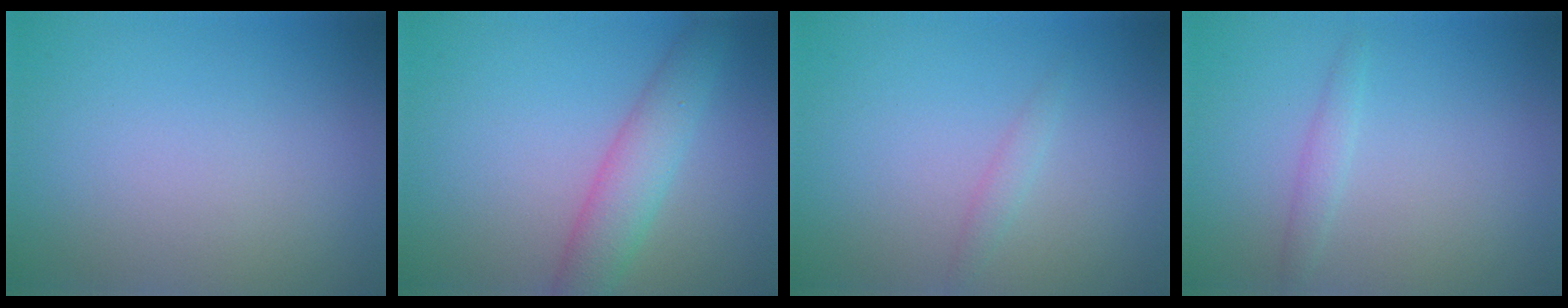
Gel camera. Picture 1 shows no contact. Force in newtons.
{"total": 4.2, "press": 4.2, "slide": 0.2}
{"total": 1.0, "press": 1.0, "slide": 0.1}
{"total": 1.2, "press": 1.2, "slide": 0.1}